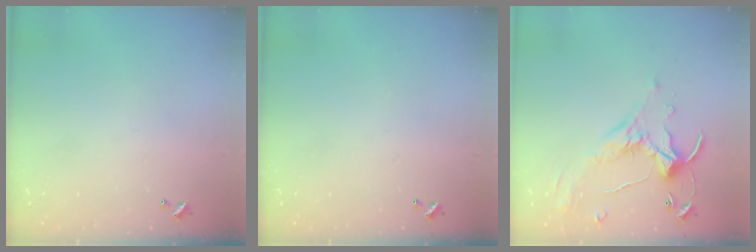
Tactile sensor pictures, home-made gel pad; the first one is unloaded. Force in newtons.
{"total": 0.0}
{"total": 1.1, "press": 0.5, "slide": 1.0}